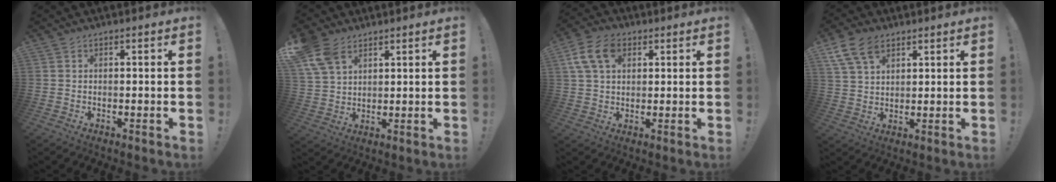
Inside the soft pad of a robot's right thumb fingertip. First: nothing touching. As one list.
[{"total": 9.9, "force": [6.0, 6.2, 4.8], "torque": [-0.107, -0.018, 0.122]}, {"total": 11.0, "force": [4.0, 7.5, 7.0], "torque": [-0.126, 0.003, 0.080]}, {"total": 10.0, "force": [5.9, 6.0, 5.4], "torque": [-0.106, -0.012, 0.117]}]